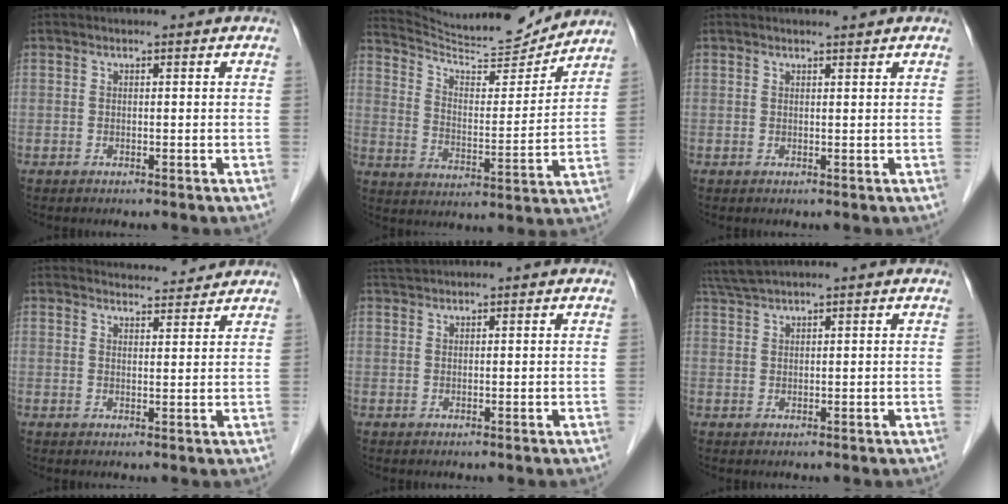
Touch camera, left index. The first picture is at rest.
{"total": 15.9, "force": [15.5, 0.8, 3.4], "torque": [-0.069, -0.016, 0.243]}
{"total": 1.2, "force": [1.1, -0.3, 0.2], "torque": [-0.008, -0.002, 0.021]}
{"total": 5.8, "force": [5.7, 0.7, 0.3], "torque": [-0.009, 0.013, 0.073]}
{"total": 1.8, "force": [1.8, -0.2, 0.3], "torque": [-0.008, 0.017, 0.040]}
{"total": 3.4, "force": [3.1, -0.6, 1.3], "torque": [-0.032, 0.020, 0.067]}